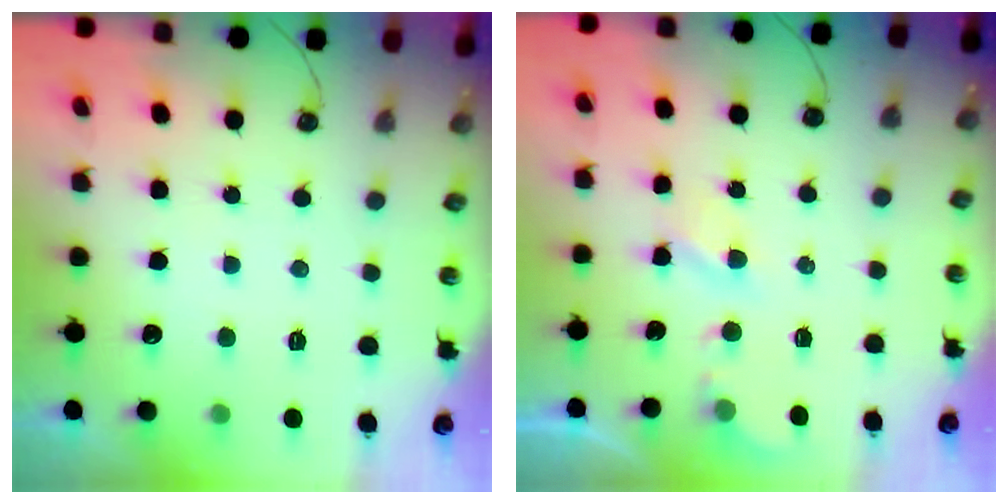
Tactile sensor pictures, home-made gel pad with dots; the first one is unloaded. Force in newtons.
{"total": 3.2, "press": 3.2, "slide": 0.4}